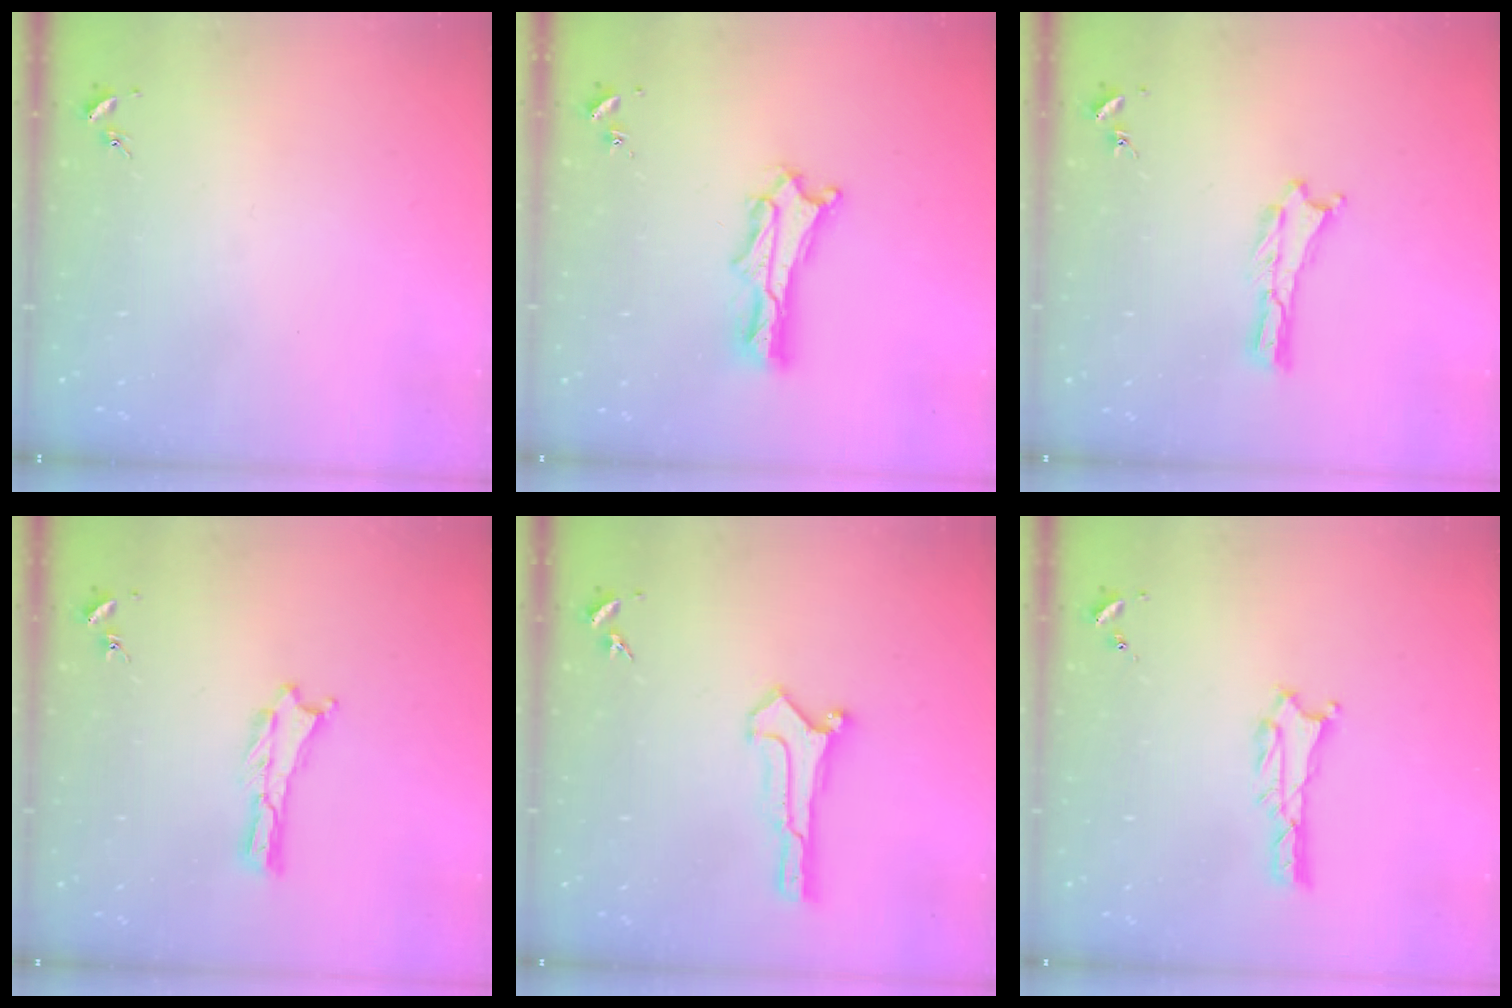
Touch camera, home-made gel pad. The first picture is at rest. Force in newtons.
{"total": 3.9, "press": 3.9, "slide": 0.4}
{"total": 0.0}
{"total": 0.0}
{"total": 0.6, "press": 0.6, "slide": 0.0}
{"total": 1.3, "press": 1.3, "slide": 0.3}